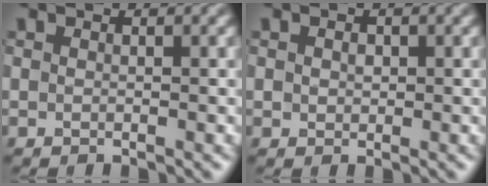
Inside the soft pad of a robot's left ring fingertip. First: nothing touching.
{"total": 1.0, "force": [0.2, 0.8, 0.5], "torque": [-0.011, 0.000, 0.003]}